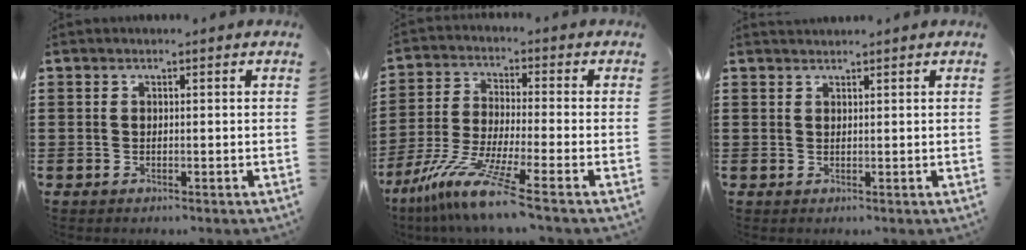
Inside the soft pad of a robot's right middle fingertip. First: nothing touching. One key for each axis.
{"total": 9.4, "fx": -7.1, "fy": -0.3, "fz": 6.1, "tx": -0.138, "ty": -0.014, "tz": -0.146}
{"total": 0.9, "fx": 0.9, "fy": 0.1, "fz": 0.0, "tx": -0.003, "ty": 0.000, "tz": 0.017}